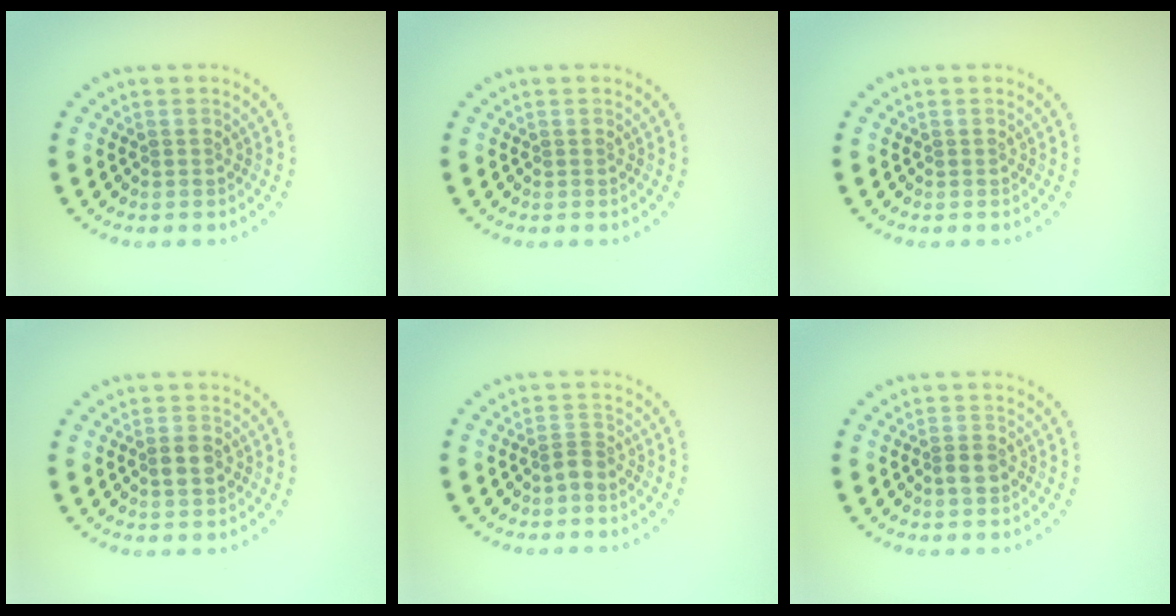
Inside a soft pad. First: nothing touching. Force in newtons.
{"total": 0.0}
{"total": 0.0}
{"total": 1.9, "press": 1.8, "slide": 0.4}
{"total": 1.2, "press": 0.8, "slide": 0.9}
{"total": 1.6, "press": 1.5, "slide": 0.6}